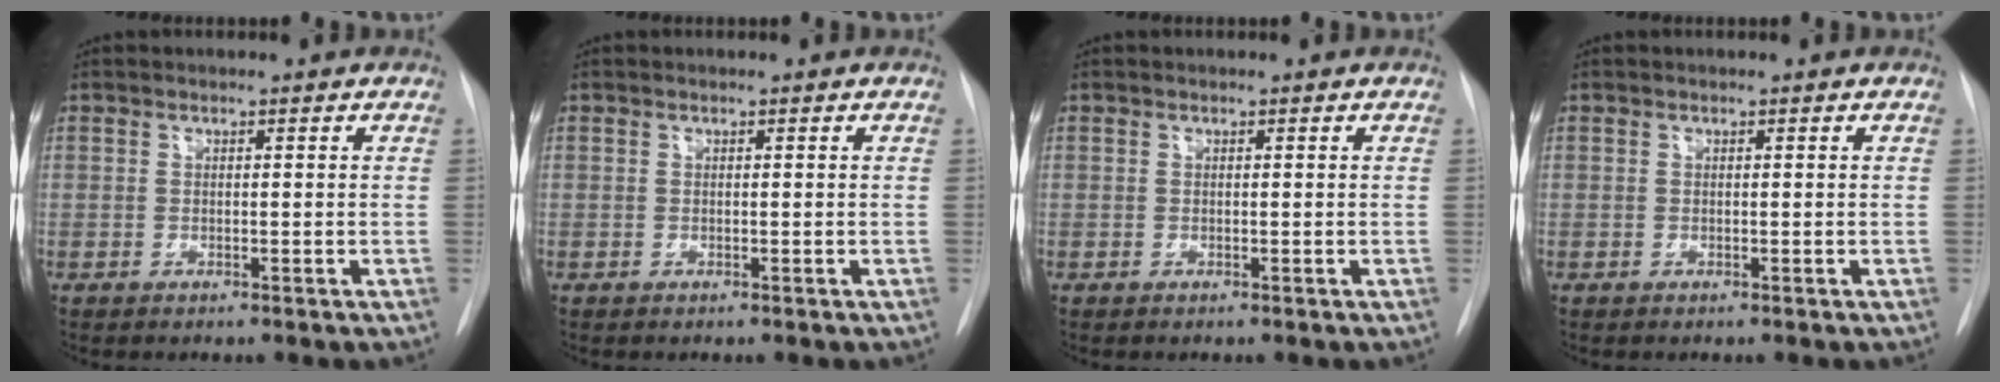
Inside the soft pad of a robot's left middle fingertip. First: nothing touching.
{"total": 0.0}
{"total": 0.0}
{"total": 0.0}